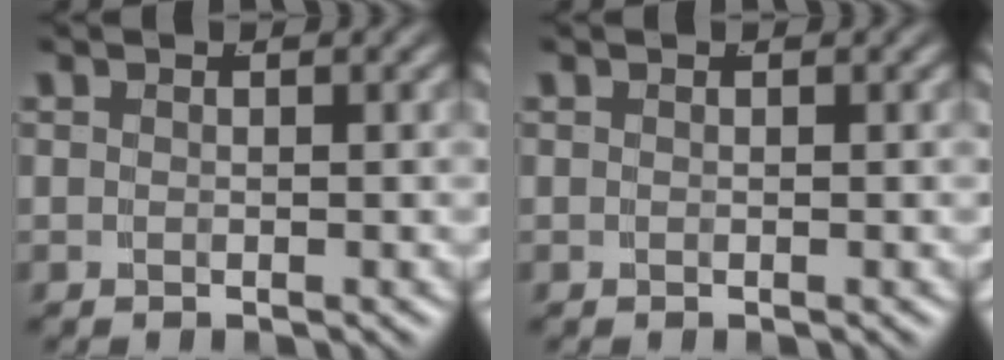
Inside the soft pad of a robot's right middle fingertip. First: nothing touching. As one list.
[{"total": 0.0}]